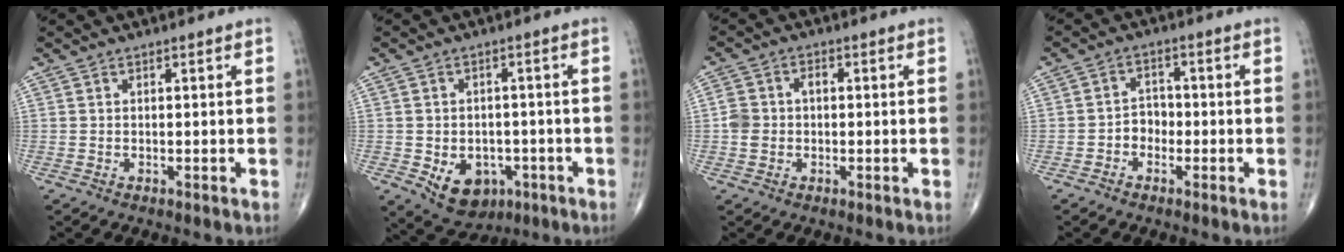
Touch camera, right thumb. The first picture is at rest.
{"total": 8.9, "force": [-3.2, 6.7, 5.0], "torque": [-0.054, 0.014, -0.032]}
{"total": 4.5, "force": [-0.2, 3.6, 2.7], "torque": [-0.052, 0.019, -0.004]}
{"total": 3.4, "force": [-1.4, 2.7, 1.5], "torque": [-0.006, 0.018, -0.032]}